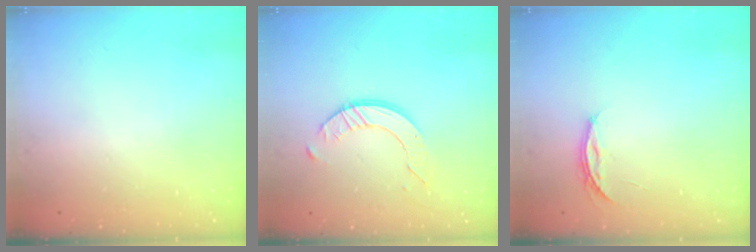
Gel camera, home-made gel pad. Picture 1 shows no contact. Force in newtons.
{"total": 6.5, "press": 6.5, "slide": 0.6}
{"total": 3.8, "press": 3.8, "slide": 0.5}